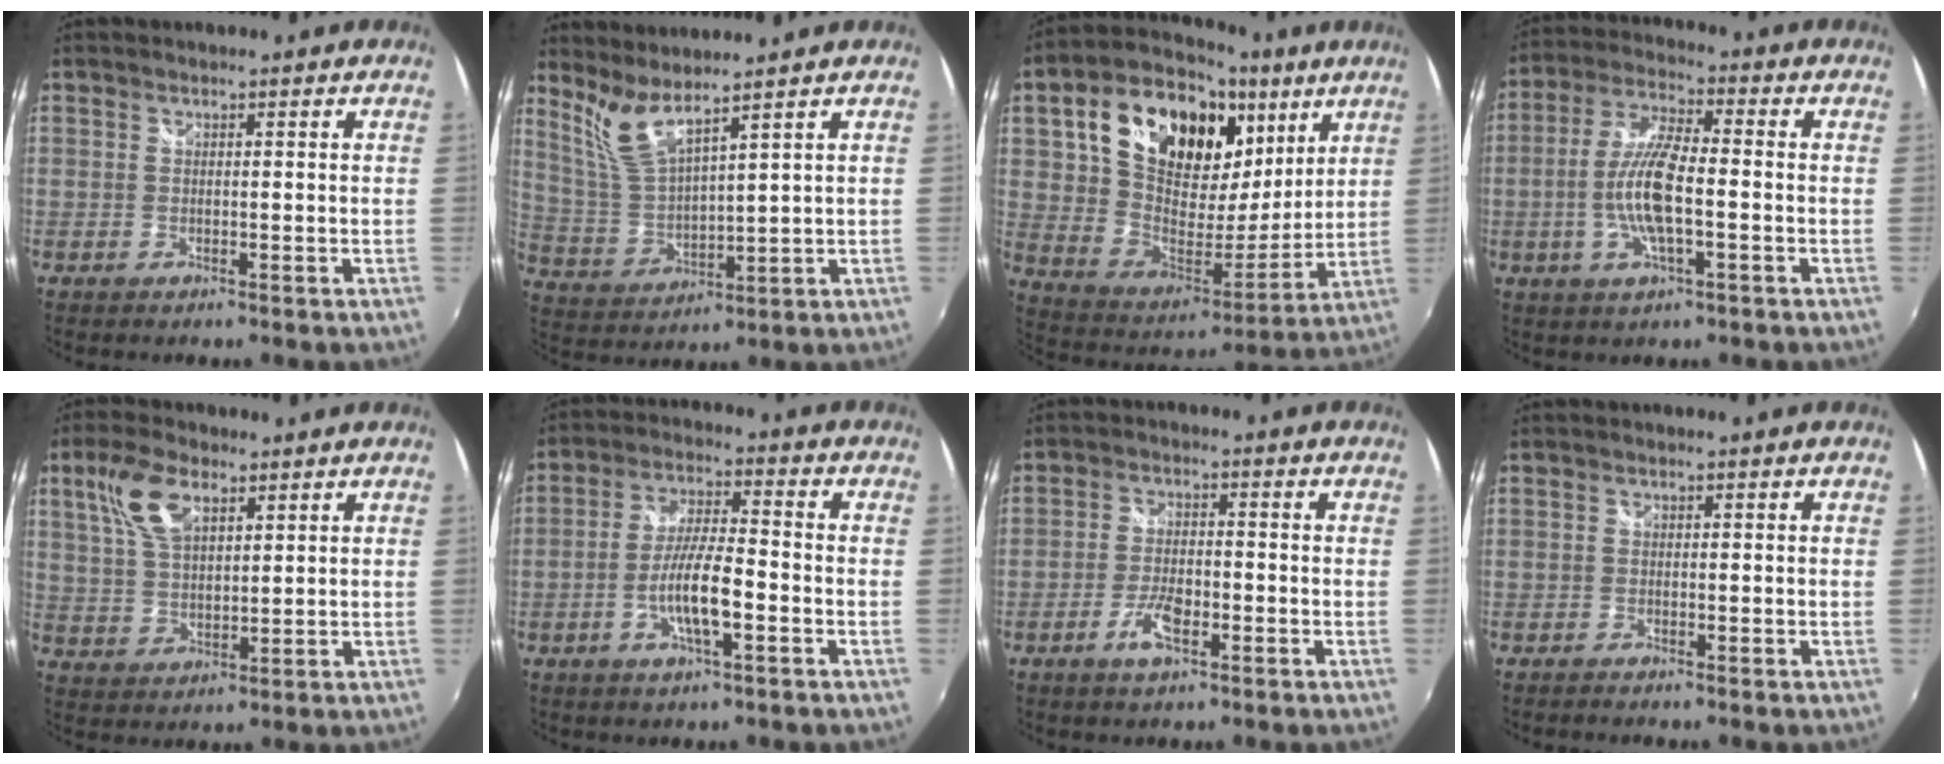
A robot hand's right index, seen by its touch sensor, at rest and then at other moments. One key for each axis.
{"total": 7.3, "fx": 6.0, "fy": 0.4, "fz": 4.1, "tx": -0.086, "ty": -0.015, "tz": 0.133}
{"total": 26.0, "fx": 11.5, "fy": 15.5, "fz": 17.4, "tx": -0.333, "ty": 0.043, "tz": 0.201}
{"total": 11.0, "fx": -2.3, "fy": 2.8, "fz": 10.4, "tx": -0.214, "ty": 0.001, "tz": -0.048}
{"total": 8.9, "fx": 4.4, "fy": 4.3, "fz": 6.5, "tx": -0.132, "ty": 0.017, "tz": 0.088}
{"total": 8.8, "fx": -3.2, "fy": 1.6, "fz": 8.0, "tx": -0.158, "ty": 0.000, "tz": -0.058}
{"total": 5.5, "fx": -2.7, "fy": 2.0, "fz": 4.3, "tx": -0.094, "ty": -0.001, "tz": -0.051}
{"total": 1.0, "fx": -0.9, "fy": 0.3, "fz": 0.2, "tx": -0.010, "ty": -0.005, "tz": -0.019}